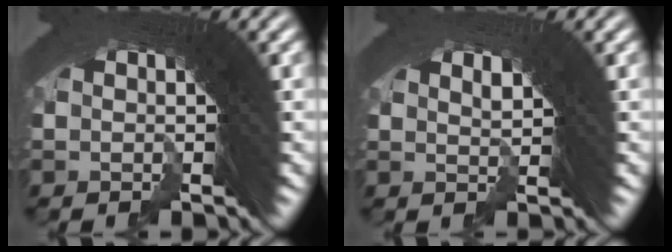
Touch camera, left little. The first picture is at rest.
{"total": 1.5, "force": [0.2, 0.9, 1.2], "torque": [-0.030, -0.009, 0.007]}